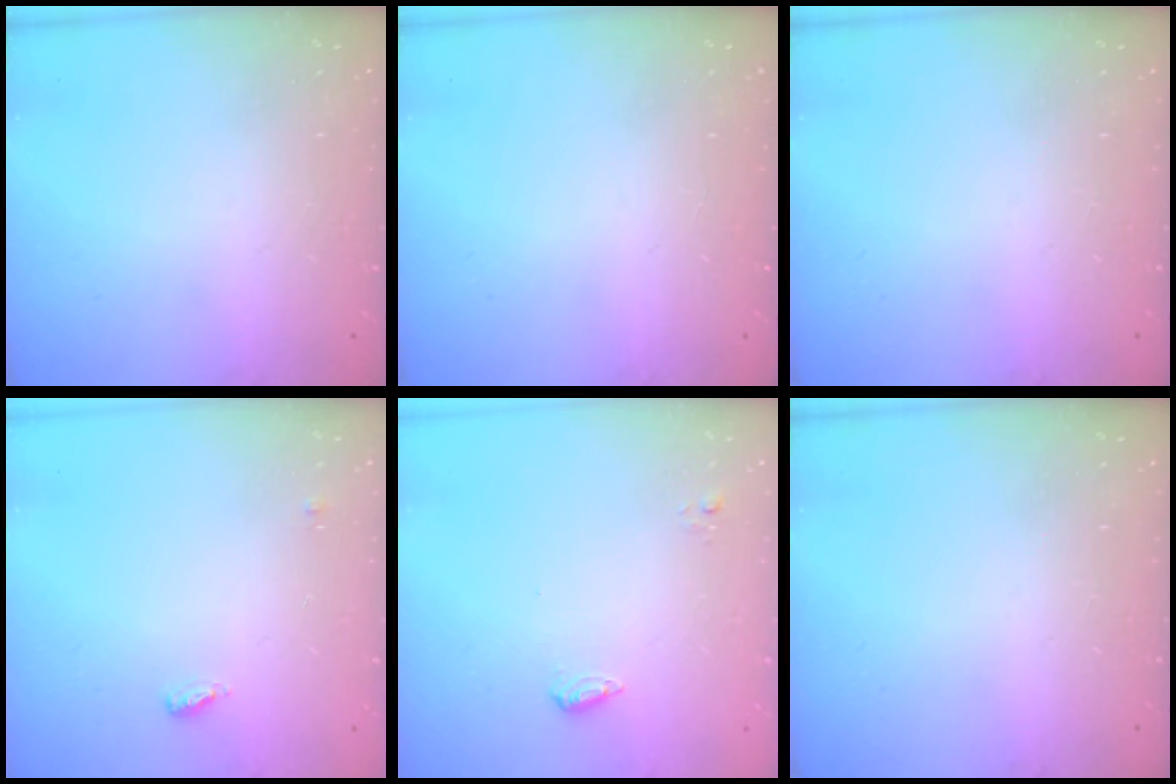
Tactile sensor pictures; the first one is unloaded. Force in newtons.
{"total": 0.0}
{"total": 0.0}
{"total": 4.6, "press": 4.5, "slide": 0.7}
{"total": 5.2, "press": 5.1, "slide": 1.0}
{"total": 0.0}